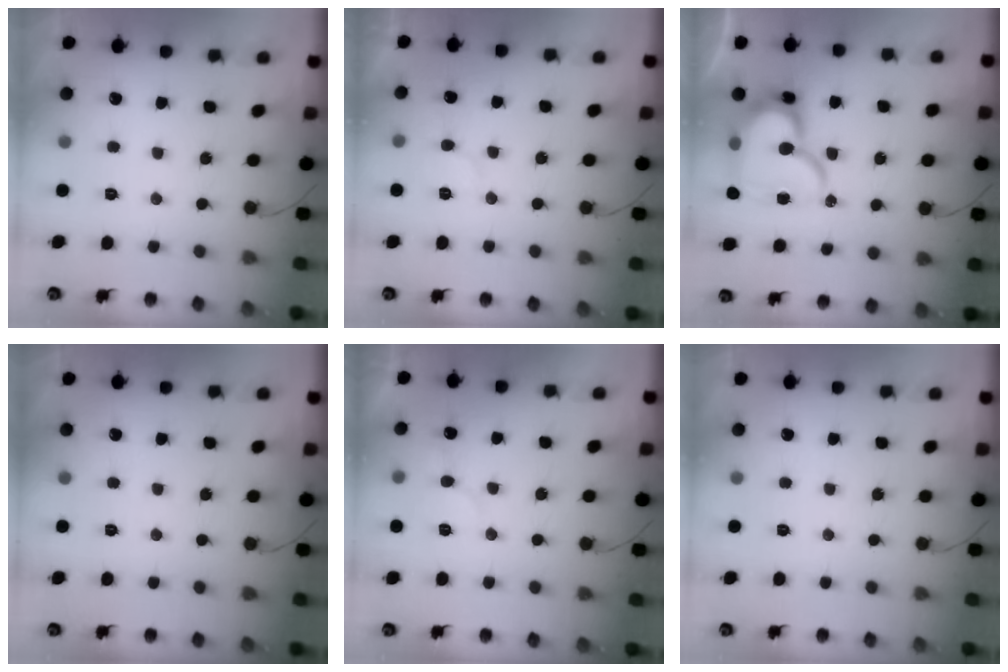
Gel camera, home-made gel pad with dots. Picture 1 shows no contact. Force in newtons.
{"total": 5.7, "press": 5.7, "slide": 0.5}
{"total": 18.2, "press": 18.1, "slide": 1.5}
{"total": 0.0}
{"total": 7.9, "press": 7.9, "slide": 0.5}
{"total": 0.0}